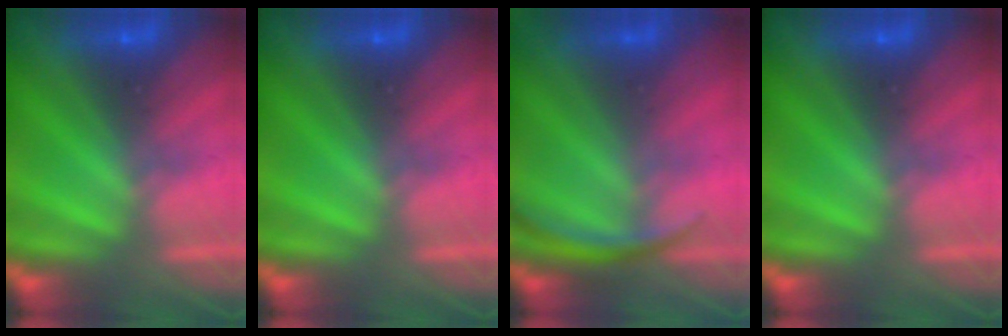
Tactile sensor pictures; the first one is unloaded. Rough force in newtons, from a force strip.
{"total": 0.0}
{"total": 2.9}
{"total": 0.0}